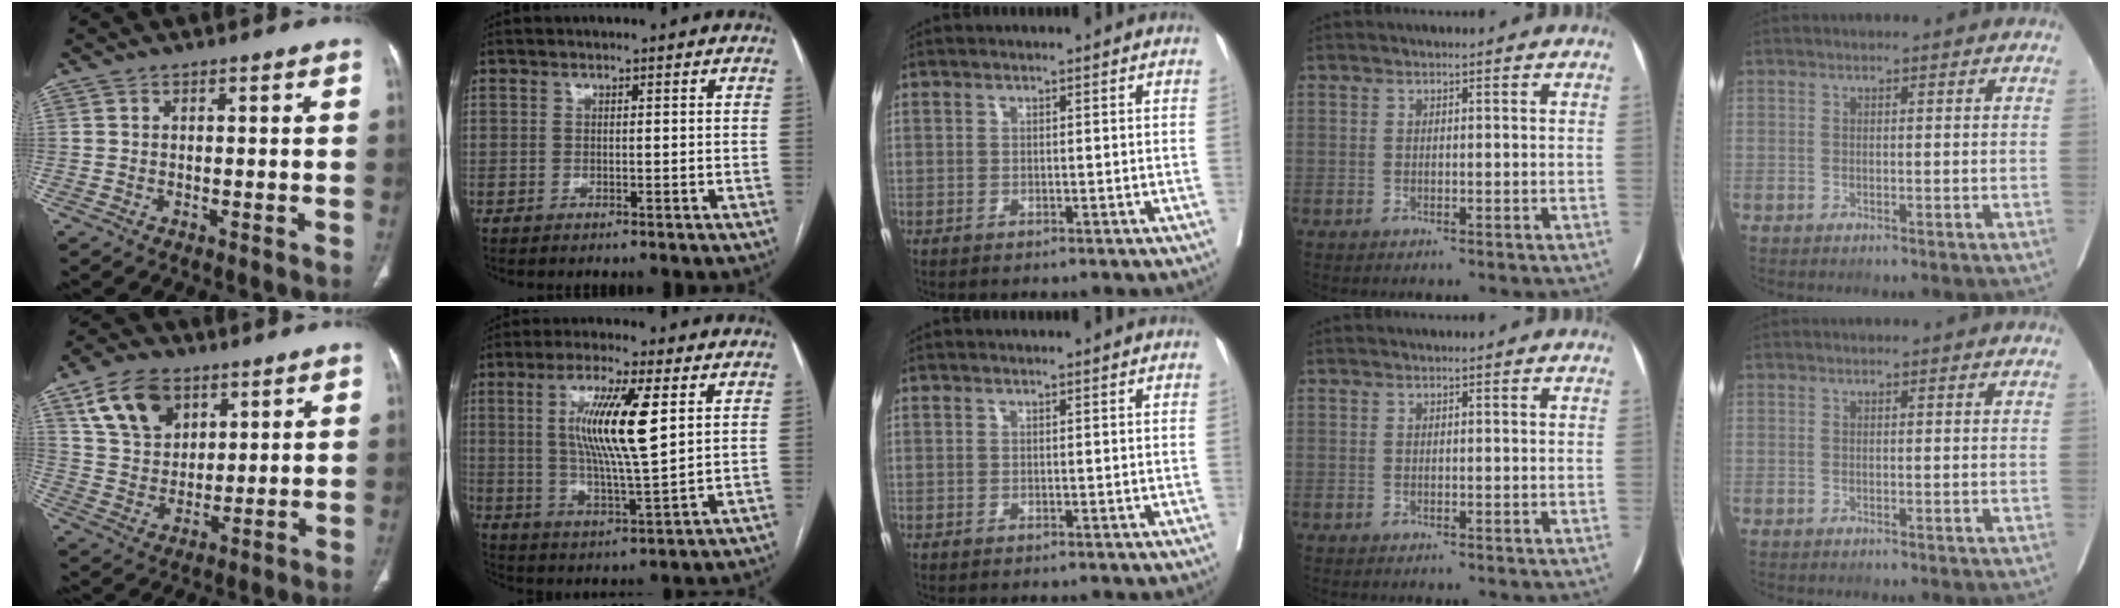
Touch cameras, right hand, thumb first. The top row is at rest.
{"thumb": {"total": 12.3, "force": [6.2, 8.3, 6.6], "torque": [-0.093, -0.019, 0.122]}, "index": {"total": 12.0, "force": [3.1, 1.0, 11.6], "torque": [-0.220, -0.003, 0.055]}}